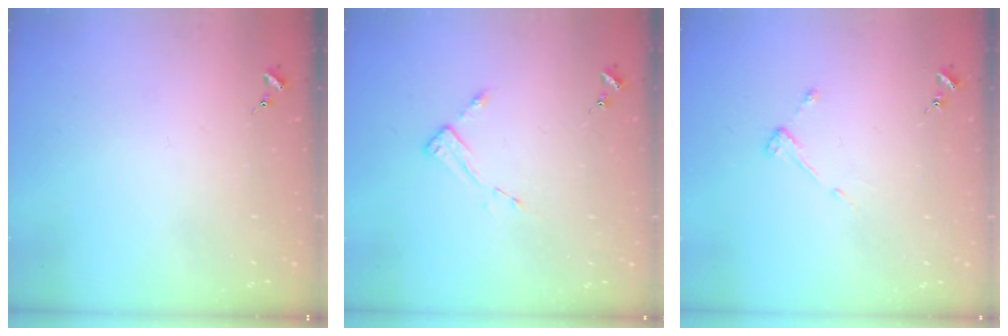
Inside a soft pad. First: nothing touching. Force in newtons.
{"total": 2.6, "press": 2.6, "slide": 0.4}
{"total": 4.2, "press": 4.2, "slide": 0.4}